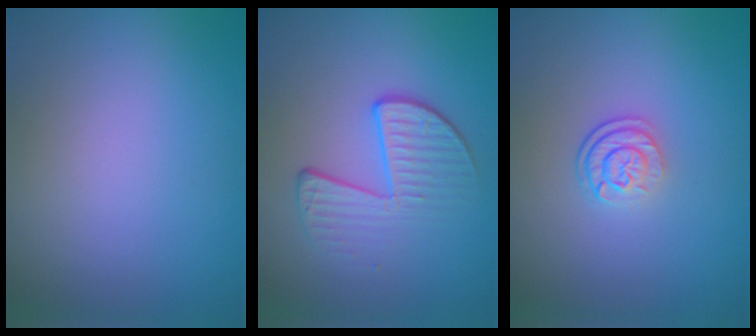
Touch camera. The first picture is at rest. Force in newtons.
{"total": 3.8, "press": 2.8, "slide": 2.6}
{"total": 2.6, "press": 1.9, "slide": 1.8}